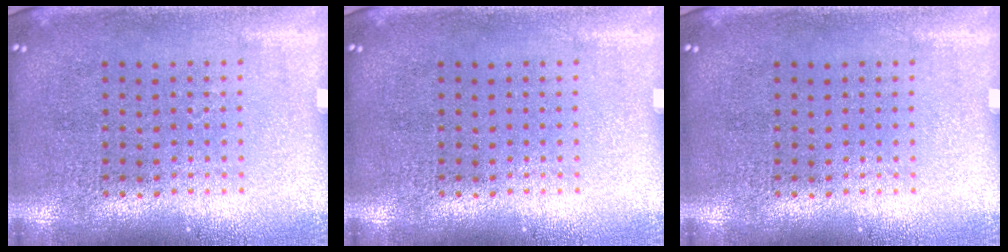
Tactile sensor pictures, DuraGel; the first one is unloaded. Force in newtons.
{"total": 0.0}
{"total": 0.0}